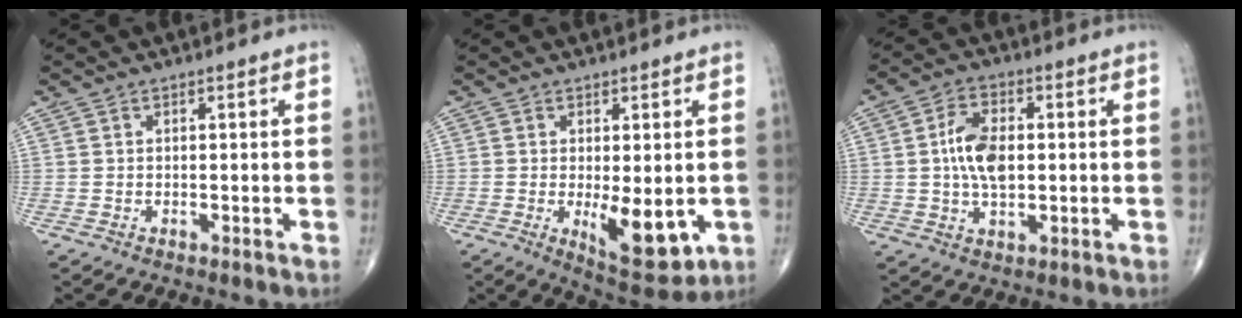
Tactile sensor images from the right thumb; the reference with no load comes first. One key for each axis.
{"total": 9.6, "fx": -1.9, "fy": 3.8, "fz": 8.6, "tx": -0.106, "ty": -0.022, "tz": -0.016}
{"total": 8.6, "fx": 0.5, "fy": 4.8, "fz": 7.2, "tx": -0.128, "ty": 0.006, "tz": 0.008}